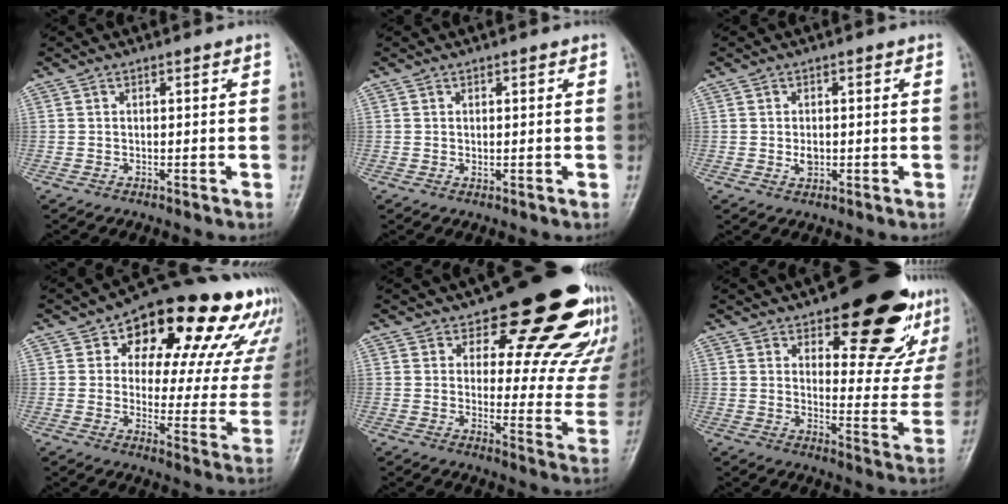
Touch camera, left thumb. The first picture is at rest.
{"total": 1.0, "force": [0.2, 0.6, 0.7], "torque": [-0.007, -0.001, 0.005]}
{"total": 2.2, "force": [-0.2, 1.6, 1.5], "torque": [-0.017, 0.000, -0.004]}
{"total": 23.8, "force": [13.0, 11.6, 16.1], "torque": [-0.171, -0.020, 0.169]}
{"total": 21.3, "force": [15.5, 9.0, 11.5], "torque": [-0.086, -0.096, 0.185]}
{"total": 22.0, "force": [13.4, 8.8, 15.1], "torque": [-0.148, -0.073, 0.179]}